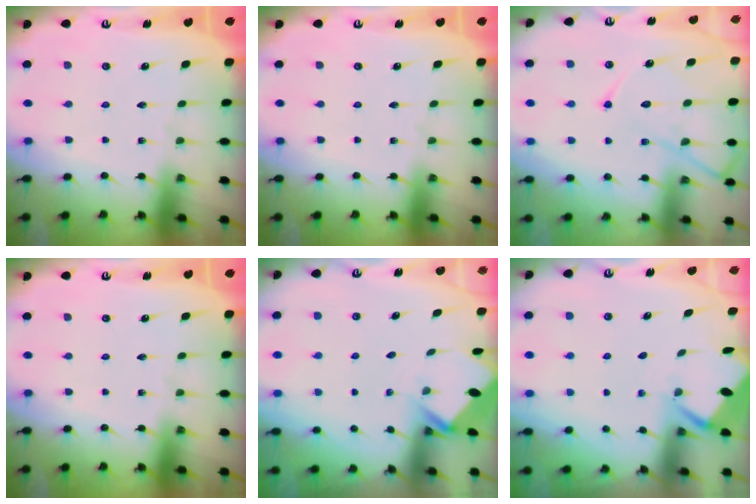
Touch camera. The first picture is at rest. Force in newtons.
{"total": 0.0}
{"total": 13.4, "press": 13.4, "slide": 1.4}
{"total": 0.0}
{"total": 2.6, "press": 2.6, "slide": 0.2}
{"total": 2.6, "press": 2.6, "slide": 0.3}